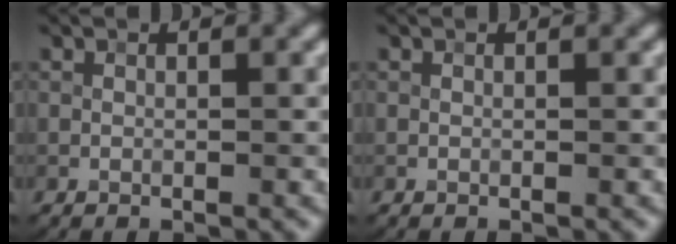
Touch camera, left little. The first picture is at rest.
{"total": 0.0}